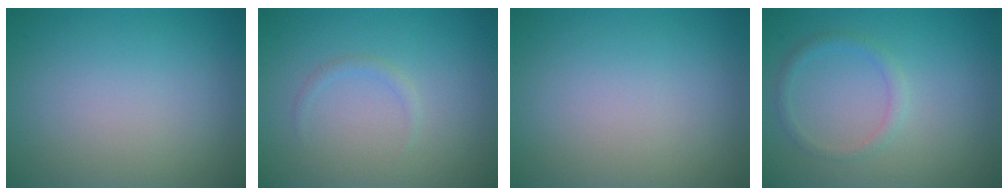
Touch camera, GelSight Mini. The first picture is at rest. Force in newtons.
{"total": 0.7, "press": 0.7, "slide": 0.1}
{"total": 0.0}
{"total": 1.4, "press": 1.3, "slide": 0.2}